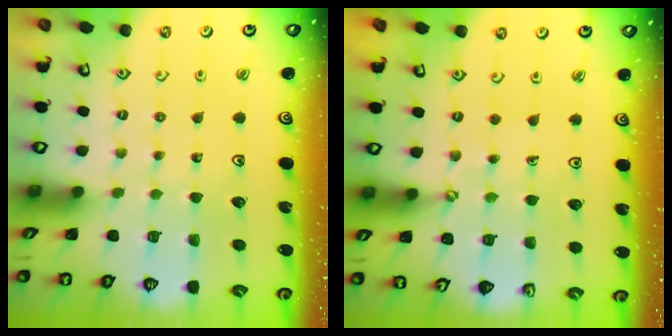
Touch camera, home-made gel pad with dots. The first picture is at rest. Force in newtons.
{"total": 1.9, "press": 1.9, "slide": 0.1}